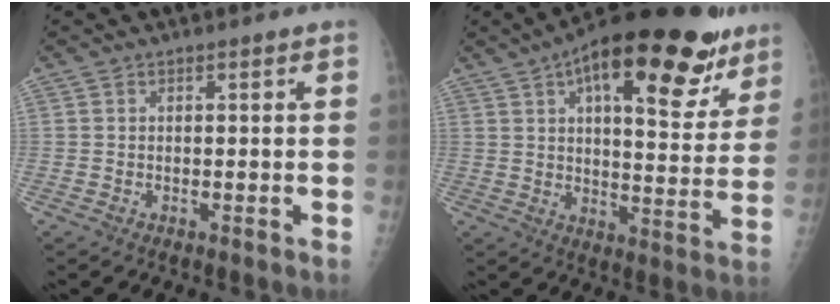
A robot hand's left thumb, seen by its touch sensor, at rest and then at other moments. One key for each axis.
{"total": 25.7, "fx": 14.9, "fy": 9.9, "fz": 18.4, "tx": -0.235, "ty": -0.029, "tz": 0.214}